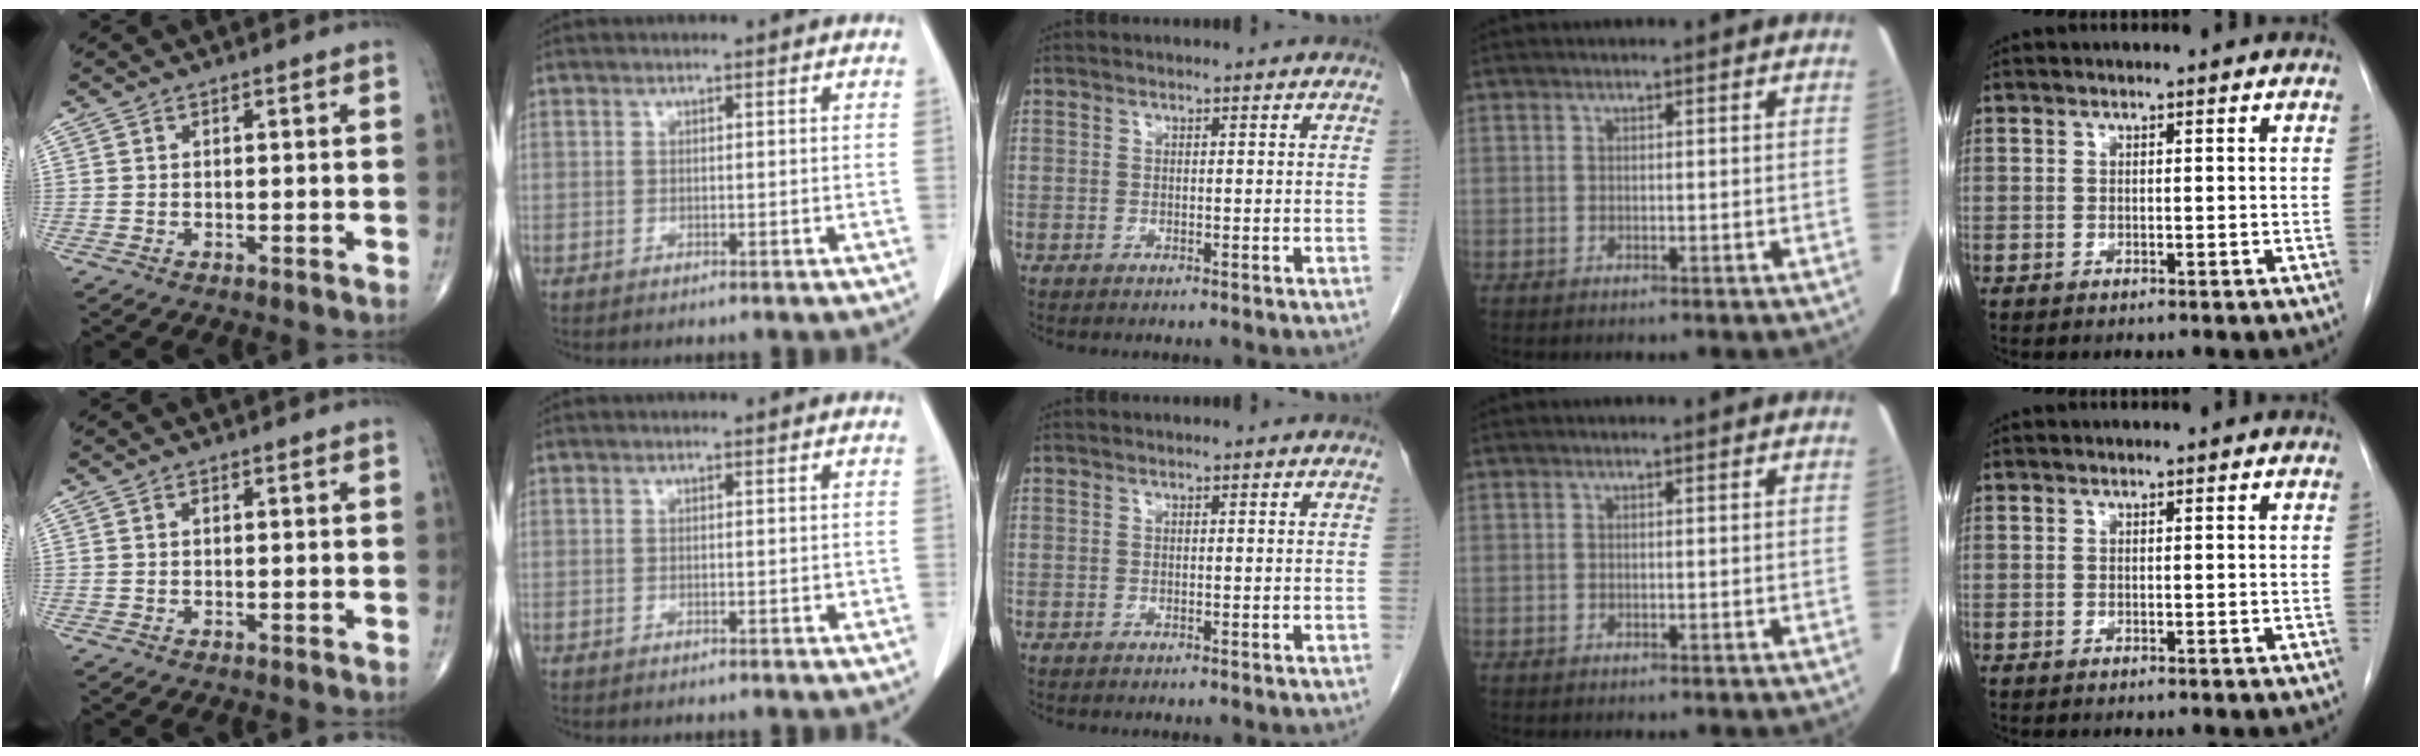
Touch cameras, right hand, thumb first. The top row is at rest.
{"thumb": {"total": 0.5, "force": [0.1, 0.3, 0.4], "torque": [-0.007, 0.001, 0.003]}, "index": {"total": 0.8, "force": [-0.3, 0.4, 0.7], "torque": [-0.009, 0.001, -0.005]}}